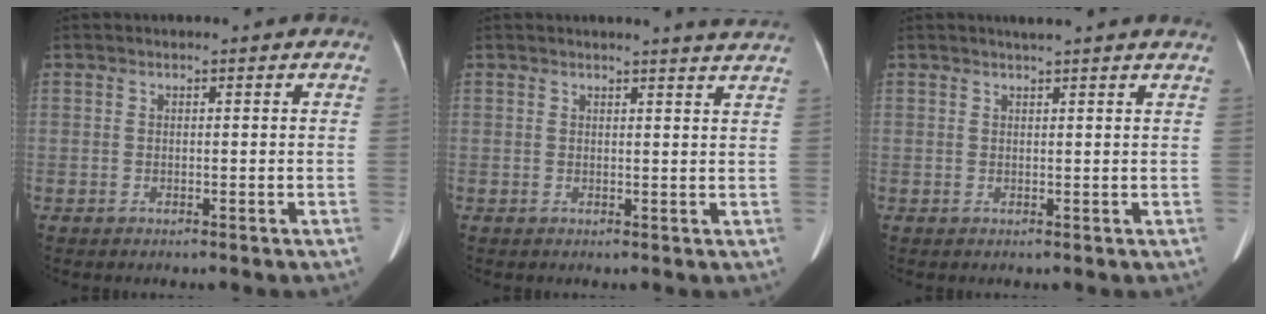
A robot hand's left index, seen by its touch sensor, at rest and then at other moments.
{"total": 4.4, "force": [4.2, -0.5, 1.3], "torque": [-0.018, -0.007, 0.030]}
{"total": 5.1, "force": [4.6, -0.3, 2.4], "torque": [-0.032, 0.018, 0.048]}